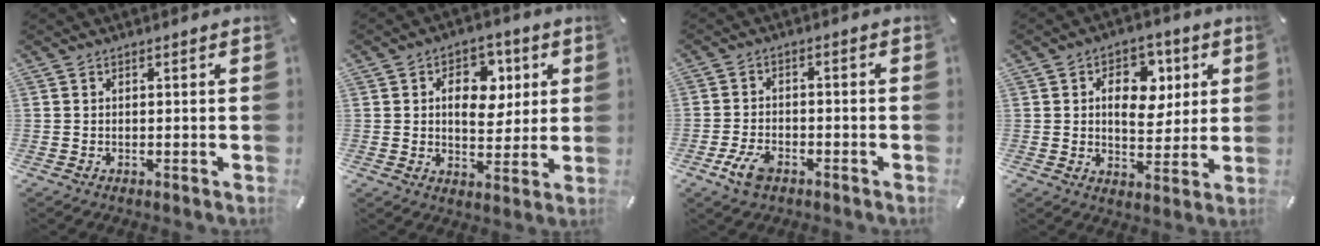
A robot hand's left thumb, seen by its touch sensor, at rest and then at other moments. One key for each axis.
{"total": 10.2, "fx": 2.7, "fy": 7.4, "fz": 6.5, "tx": -0.080, "ty": -0.003, "tz": 0.039}
{"total": 5.9, "fx": -3.3, "fy": 3.2, "fz": 3.7, "tx": -0.088, "ty": 0.011, "tz": -0.067}
{"total": 10.7, "fx": 2.9, "fy": 7.8, "fz": 6.7, "tx": -0.078, "ty": -0.008, "tz": 0.044}